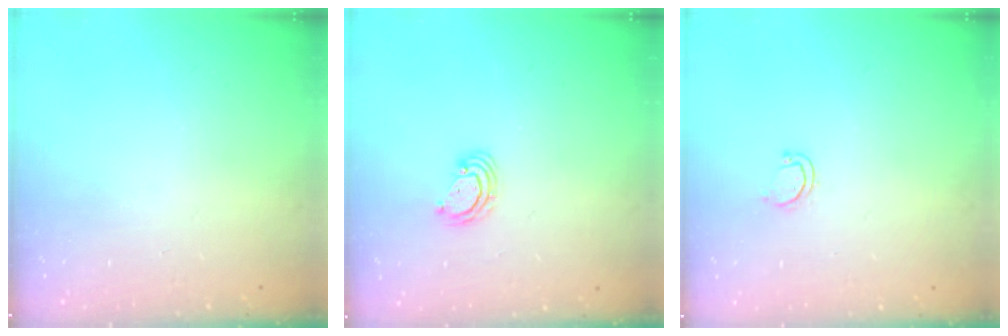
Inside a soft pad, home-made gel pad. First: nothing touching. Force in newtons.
{"total": 3.2, "press": 3.2, "slide": 0.3}
{"total": 4.6, "press": 4.4, "slide": 1.2}